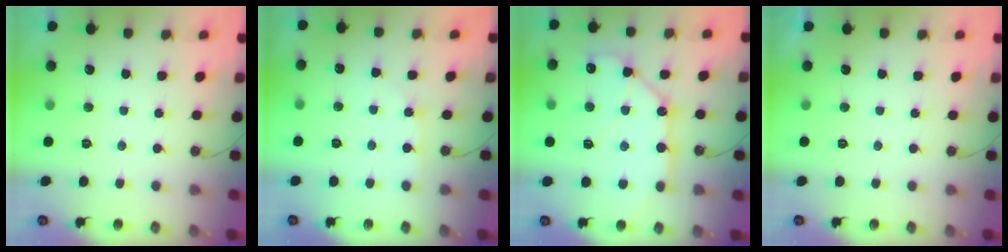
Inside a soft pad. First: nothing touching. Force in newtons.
{"total": 2.8, "press": 2.7, "slide": 0.4}
{"total": 12.4, "press": 12.3, "slide": 1.6}
{"total": 0.0}